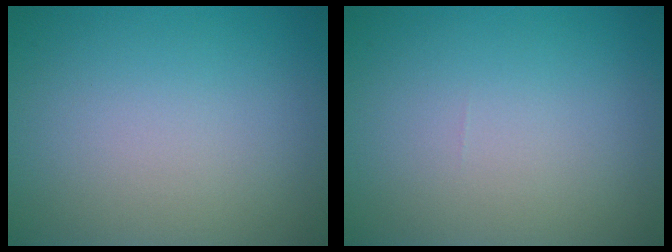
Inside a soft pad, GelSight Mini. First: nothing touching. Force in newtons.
{"total": 0.0}